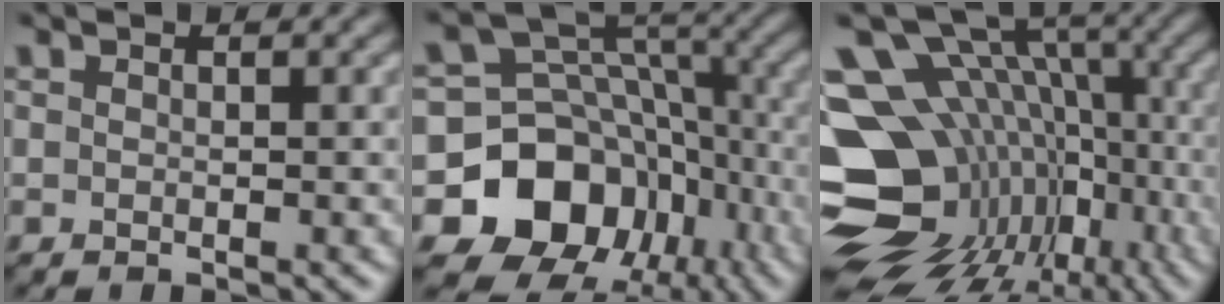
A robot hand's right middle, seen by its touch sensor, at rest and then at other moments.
{"total": 11.3, "force": [-5.0, 9.1, 4.4], "torque": [-0.082, -0.001, -0.101]}
{"total": 18.1, "force": [-3.6, 14.1, 10.7], "torque": [-0.192, -0.006, -0.019]}